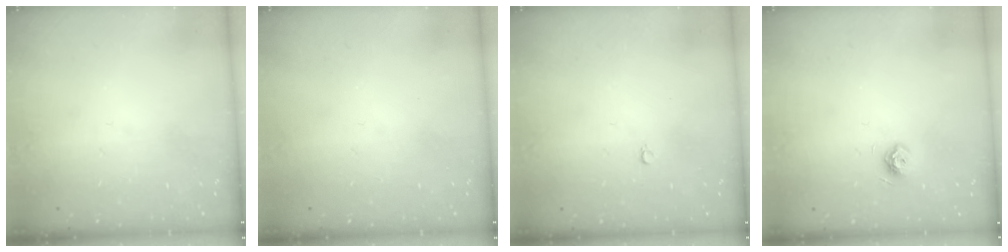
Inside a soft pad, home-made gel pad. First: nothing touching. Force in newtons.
{"total": 0.0}
{"total": 2.4, "press": 2.4, "slide": 0.2}
{"total": 7.6, "press": 7.5, "slide": 1.1}